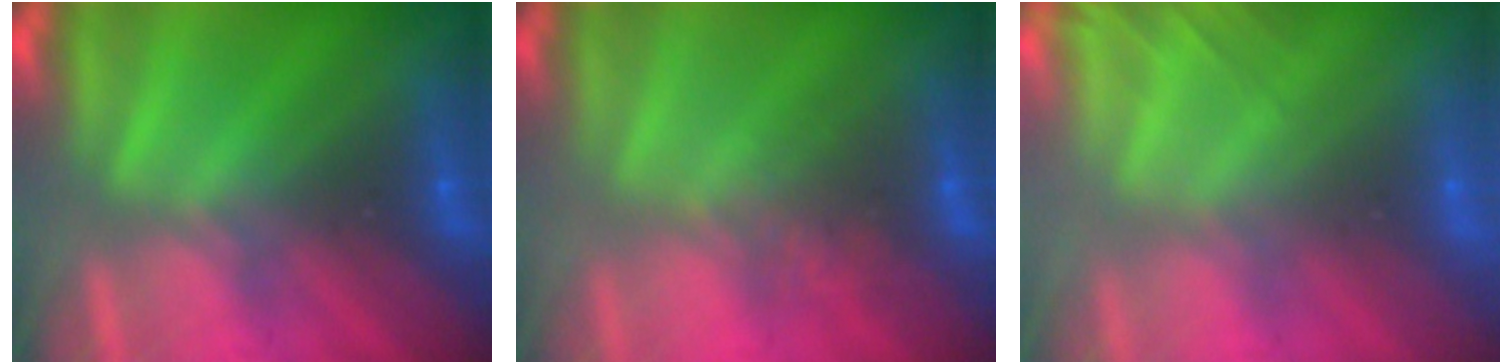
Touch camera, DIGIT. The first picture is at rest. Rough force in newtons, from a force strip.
{"total": 2.9}
{"total": 7.5}